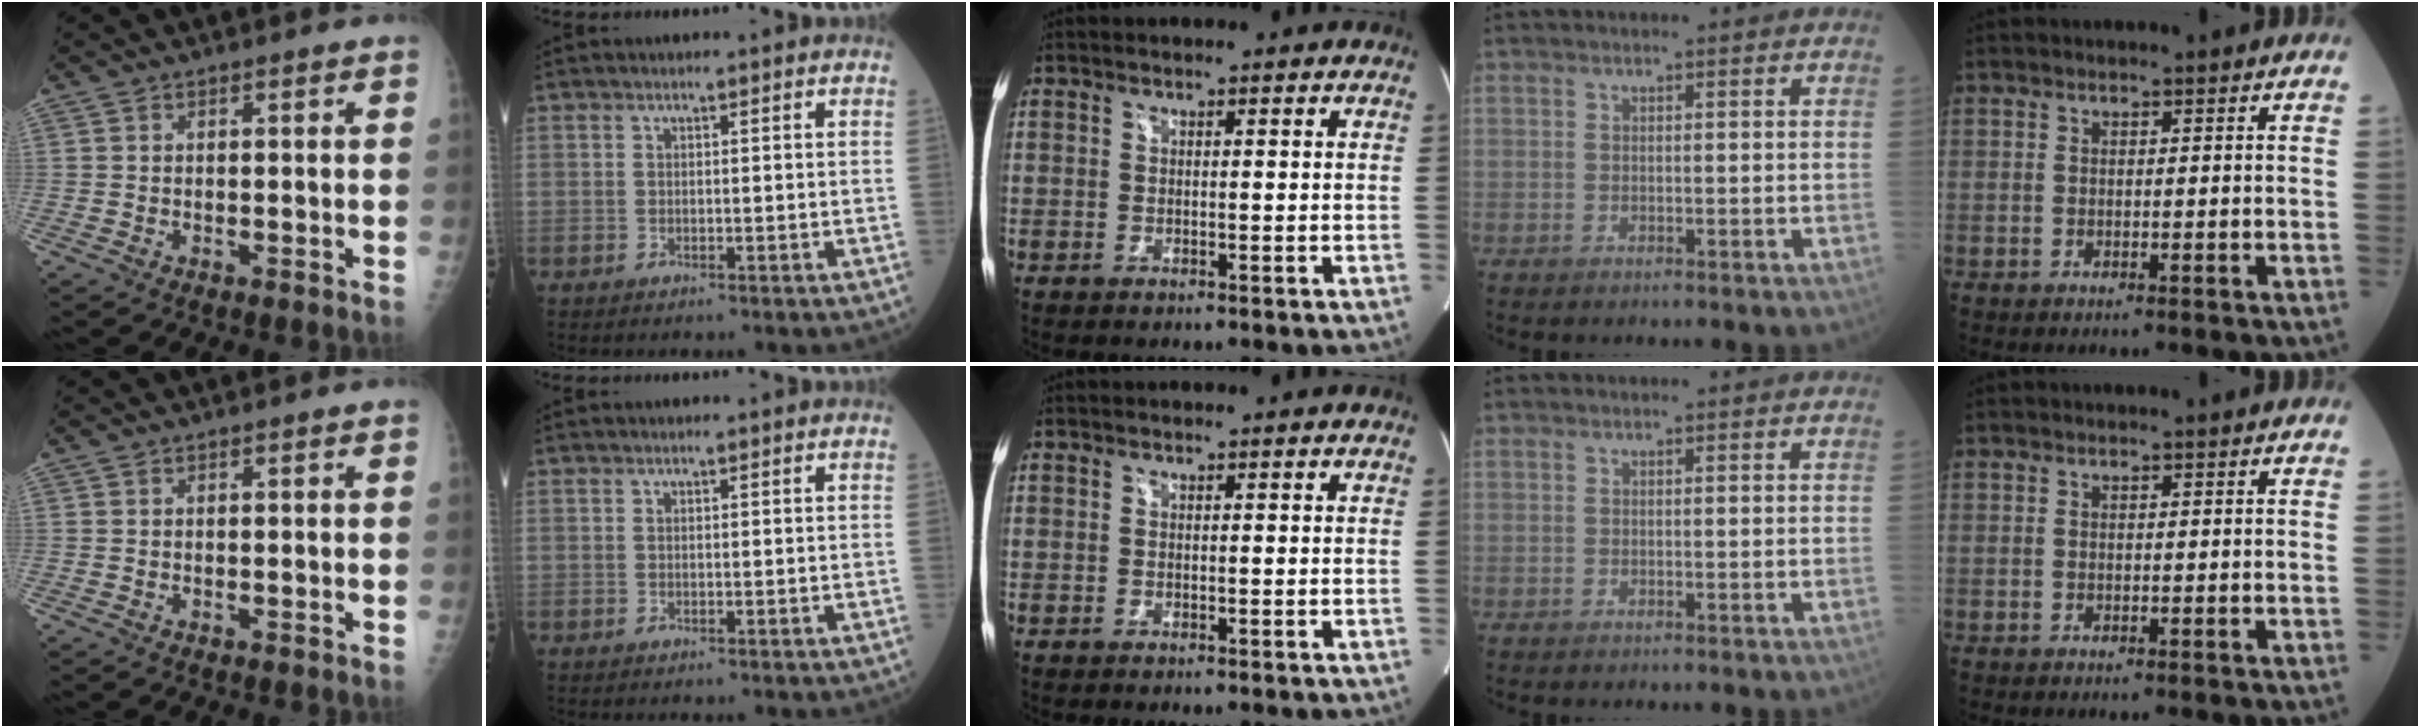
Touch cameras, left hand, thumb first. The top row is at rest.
{}